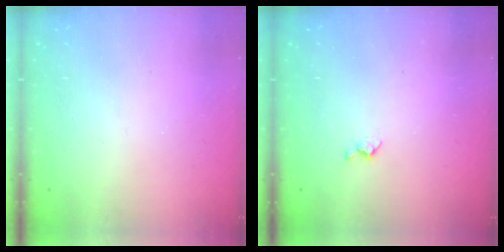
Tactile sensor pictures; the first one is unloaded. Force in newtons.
{"total": 3.4, "press": 3.4, "slide": 0.4}